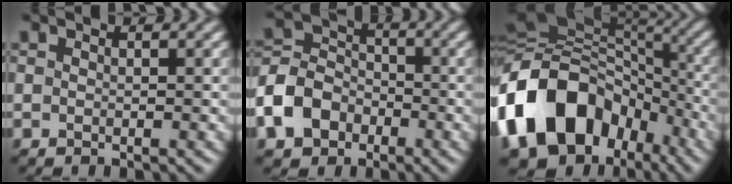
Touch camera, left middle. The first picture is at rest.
{"total": 7.2, "force": [-3.9, 5.2, 2.9], "torque": [-0.062, -0.001, -0.088]}
{"total": 15.9, "force": [-6.5, 11.0, 9.3], "torque": [-0.175, 0.006, -0.127]}